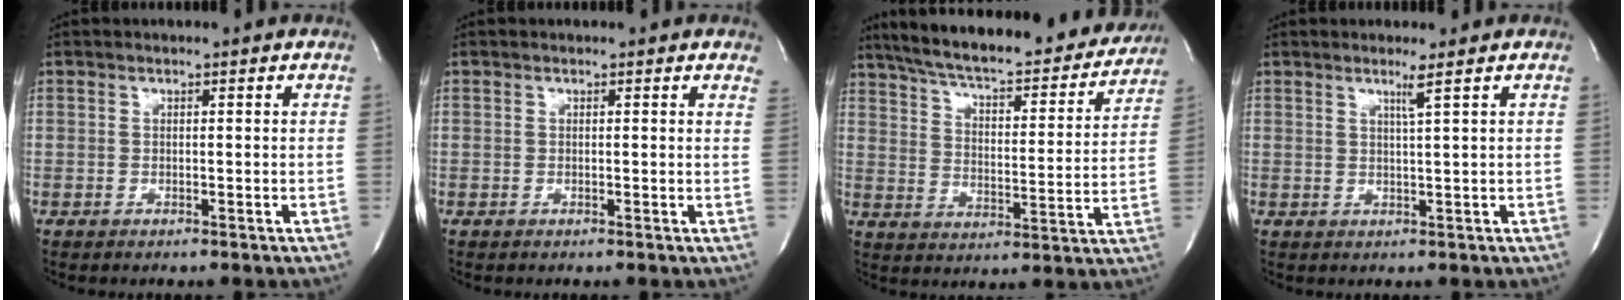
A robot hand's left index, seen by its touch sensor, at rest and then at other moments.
{"total": 2.8, "force": [2.6, 0.7, 0.7], "torque": [-0.005, -0.008, 0.005]}
{"total": 27.0, "force": [23.9, 5.4, 11.3], "torque": [-0.188, -0.026, 0.315]}
{"total": 2.0, "force": [1.1, -0.9, 1.4], "torque": [-0.037, -0.011, 0.025]}